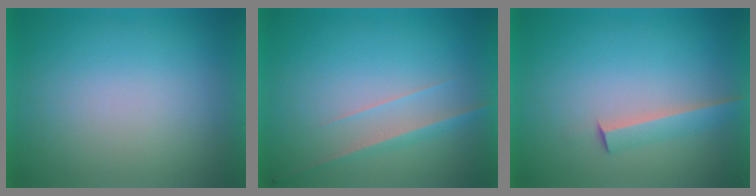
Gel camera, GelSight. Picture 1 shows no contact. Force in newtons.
{"total": 2.9}
{"total": 2.5}